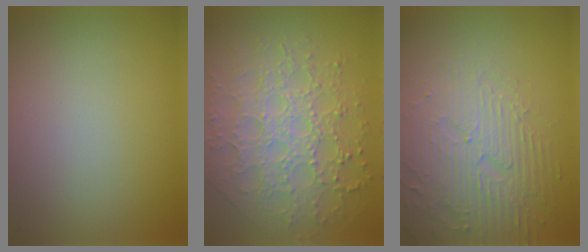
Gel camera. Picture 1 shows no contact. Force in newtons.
{"total": 7.8, "press": 5.6, "slide": 5.4}
{"total": 5.2, "press": 4.7, "slide": 2.1}